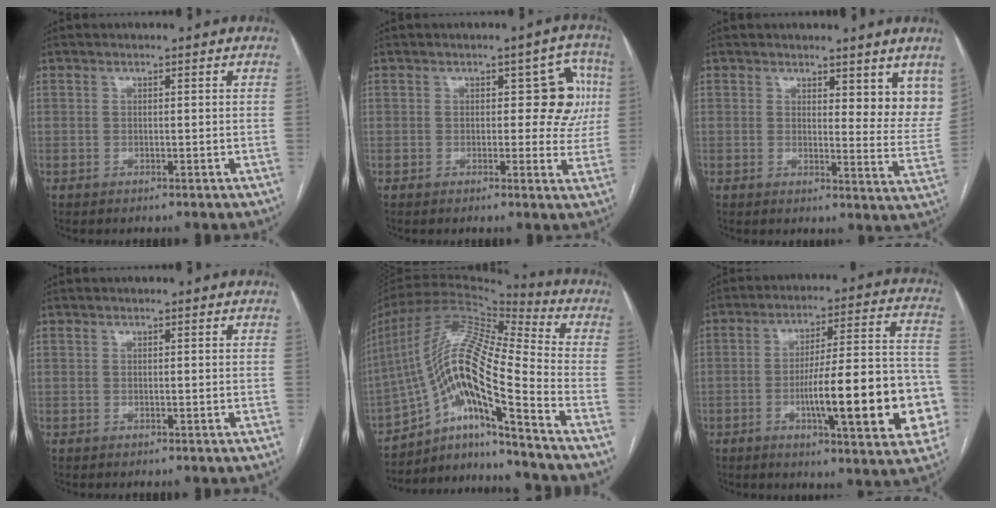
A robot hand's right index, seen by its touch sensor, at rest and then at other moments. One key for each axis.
{"total": 7.5, "fx": 1.1, "fy": 3.9, "fz": 6.3, "tx": -0.053, "ty": 0.027, "tz": 0.013}
{"total": 8.2, "fx": 6.2, "fy": 2.9, "fz": 4.5, "tx": -0.043, "ty": -0.028, "tz": 0.064}
{"total": 0.0}
{"total": 18.8, "fx": -10.4, "fy": 1.5, "fz": 15.6, "tx": -0.319, "ty": 0.013, "tz": -0.185}
{"total": 20.0, "fx": -5.3, "fy": 3.4, "fz": 18.9, "tx": -0.221, "ty": 0.028, "tz": -0.065}